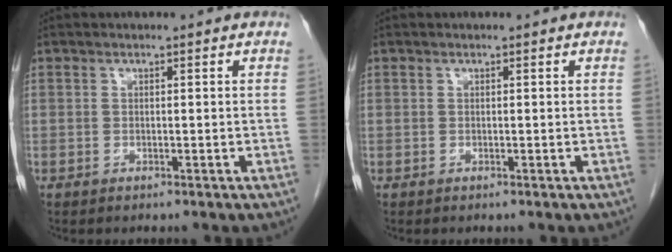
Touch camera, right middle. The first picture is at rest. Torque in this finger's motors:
{"motor_torque": [0.26, 0.14, 0.02, 0.01]}